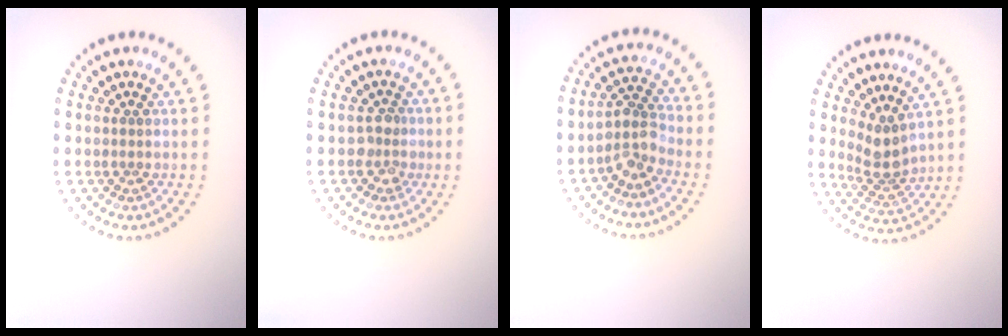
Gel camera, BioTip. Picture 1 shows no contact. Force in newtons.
{"total": 1.7, "press": 1.5, "slide": 0.8}
{"total": 2.8, "press": 2.1, "slide": 1.8}
{"total": 2.9, "press": 2.2, "slide": 1.8}